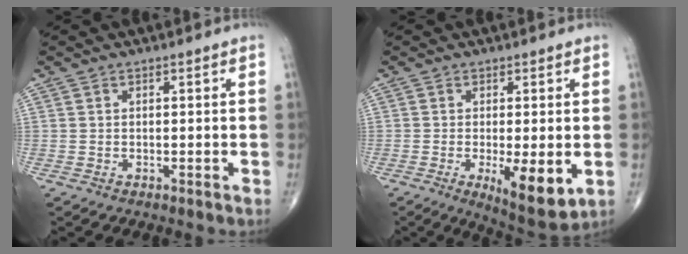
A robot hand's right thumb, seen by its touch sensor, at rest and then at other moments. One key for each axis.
{"total": 9.3, "fx": -2.2, "fy": 2.8, "fz": 8.6, "tx": -0.127, "ty": -0.026, "tz": -0.030}